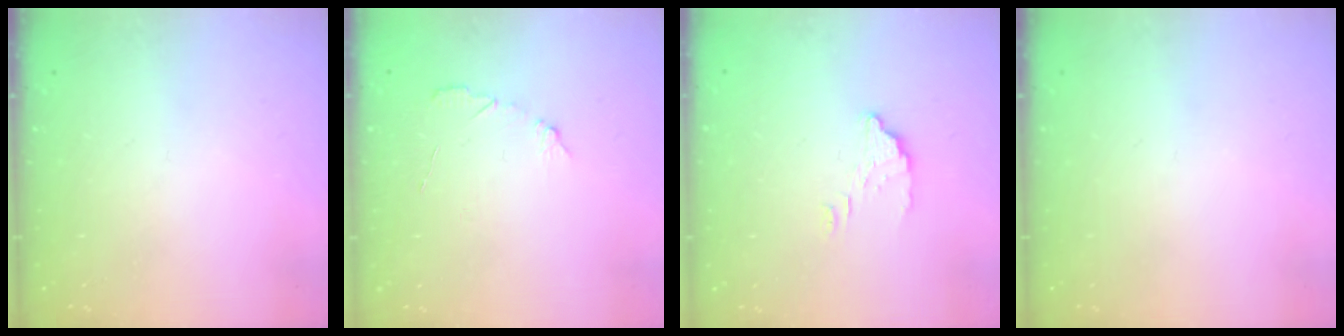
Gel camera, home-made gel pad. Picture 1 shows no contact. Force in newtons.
{"total": 5.2, "press": 5.1, "slide": 0.5}
{"total": 2.7, "press": 2.7, "slide": 0.2}
{"total": 0.0}